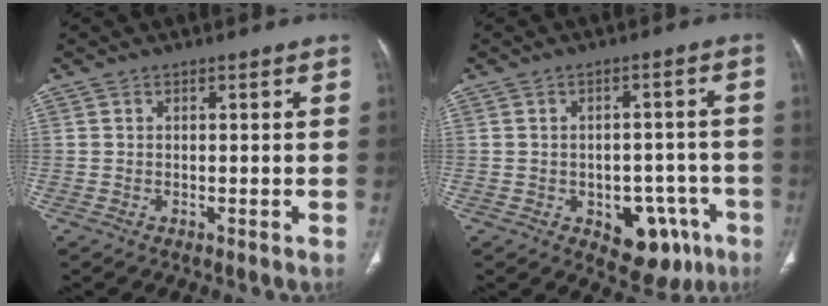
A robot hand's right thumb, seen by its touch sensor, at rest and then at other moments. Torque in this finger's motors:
{"motor_torque": [2.24, 2.21, 0.75, -0.46, 0.03]}